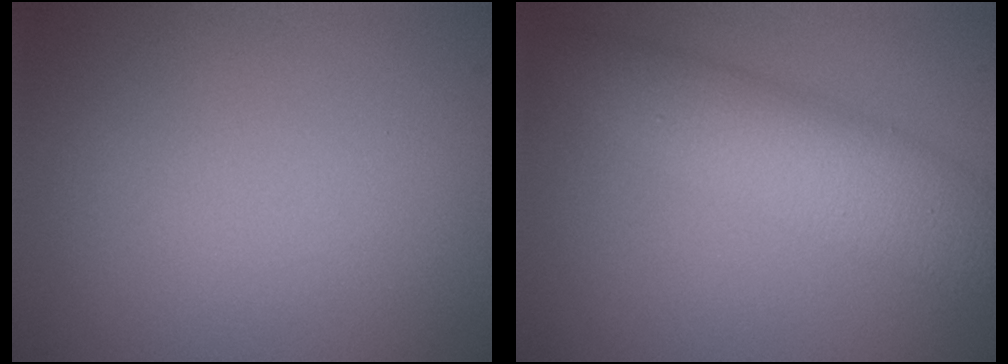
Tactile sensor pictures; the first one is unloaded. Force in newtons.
{"total": 5.2, "press": 5.2, "slide": 0.2}